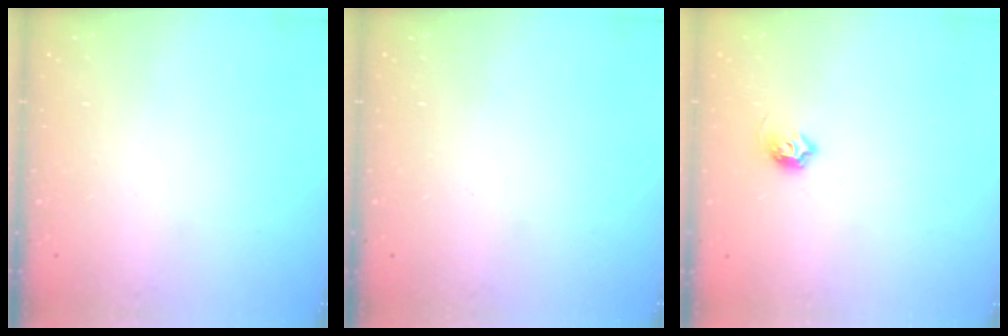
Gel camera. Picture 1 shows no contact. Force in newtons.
{"total": 0.0}
{"total": 6.1, "press": 6.0, "slide": 1.1}